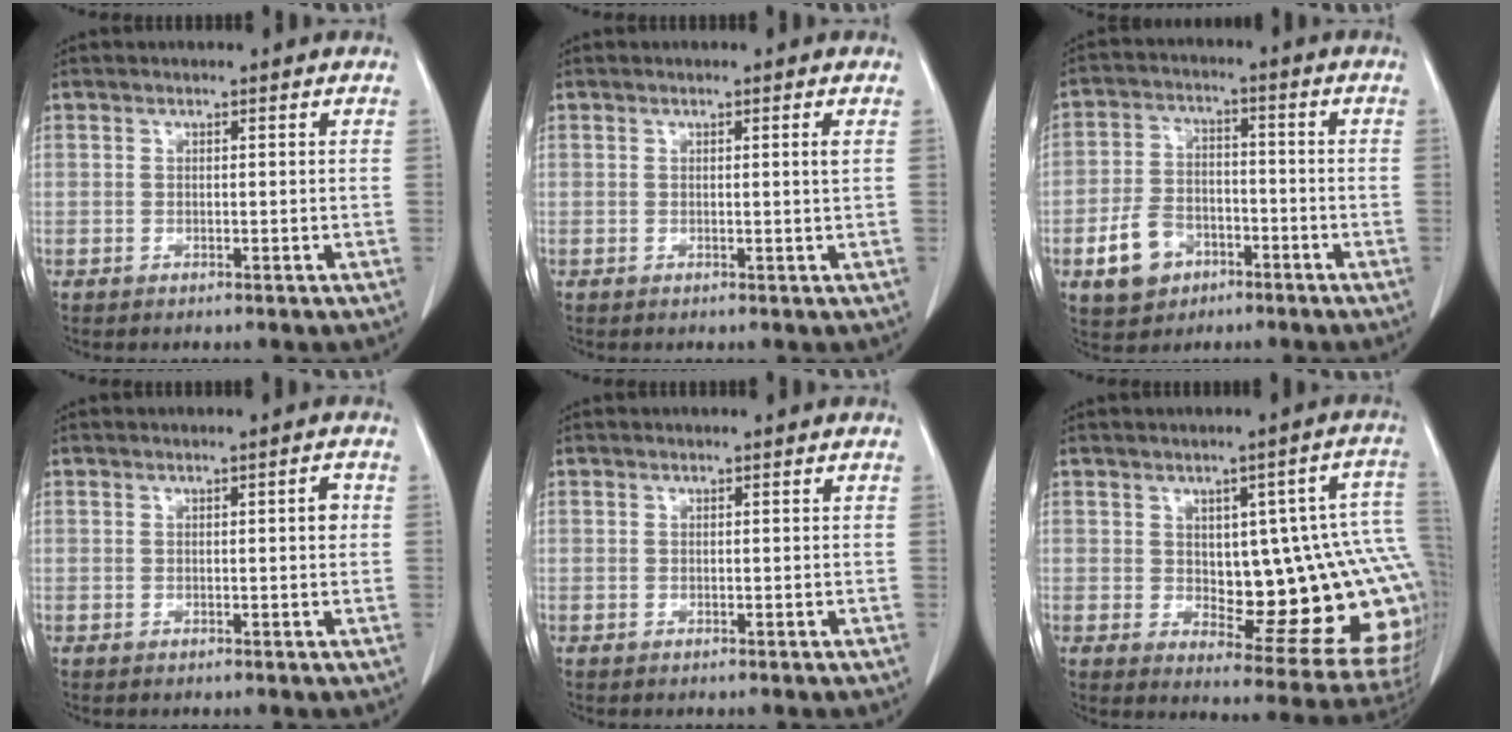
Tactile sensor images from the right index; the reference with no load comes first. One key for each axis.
{"total": 0.8, "fx": 0.2, "fy": -0.3, "fz": 0.7, "tx": -0.013, "ty": -0.002, "tz": 0.005}
{"total": 8.3, "fx": -3.9, "fy": 6.1, "fz": 4.1, "tx": -0.094, "ty": 0.014, "tz": -0.061}
{"total": 1.6, "fx": 0.2, "fy": 0.3, "fz": 1.5, "tx": -0.021, "ty": 0.004, "tz": 0.003}
{"total": 0.0}
{"total": 18.4, "fx": 0.5, "fy": 5.9, "fz": 17.4, "tx": -0.157, "ty": 0.020, "tz": 0.023}